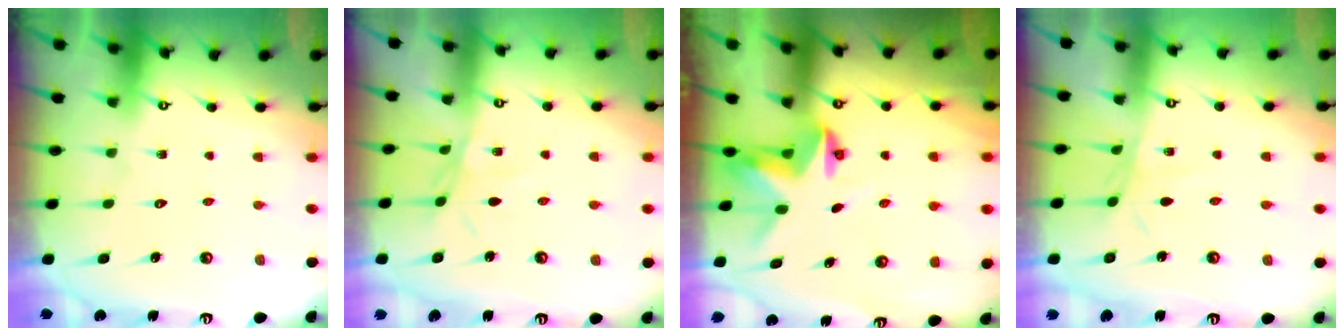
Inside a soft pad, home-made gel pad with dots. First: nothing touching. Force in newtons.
{"total": 4.0, "press": 3.9, "slide": 0.4}
{"total": 3.2, "press": 3.2, "slide": 0.2}
{"total": 3.7, "press": 3.6, "slide": 0.4}